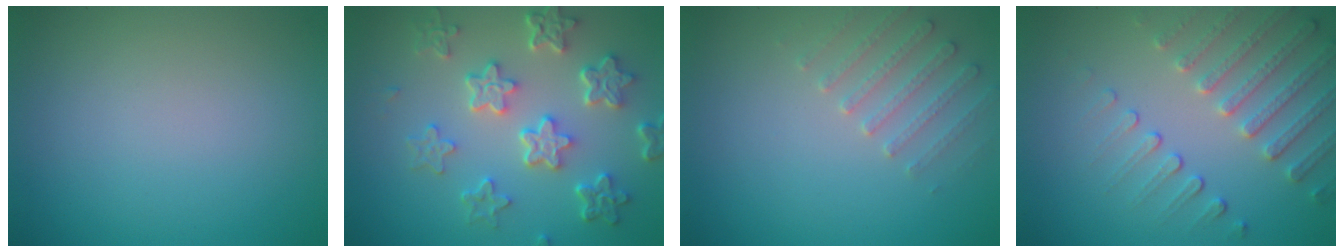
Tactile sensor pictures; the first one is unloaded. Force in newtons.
{"total": 6.1, "press": 4.6, "slide": 4.0}
{"total": 2.3, "press": 2.2, "slide": 0.6}
{"total": 4.5, "press": 3.5, "slide": 2.8}